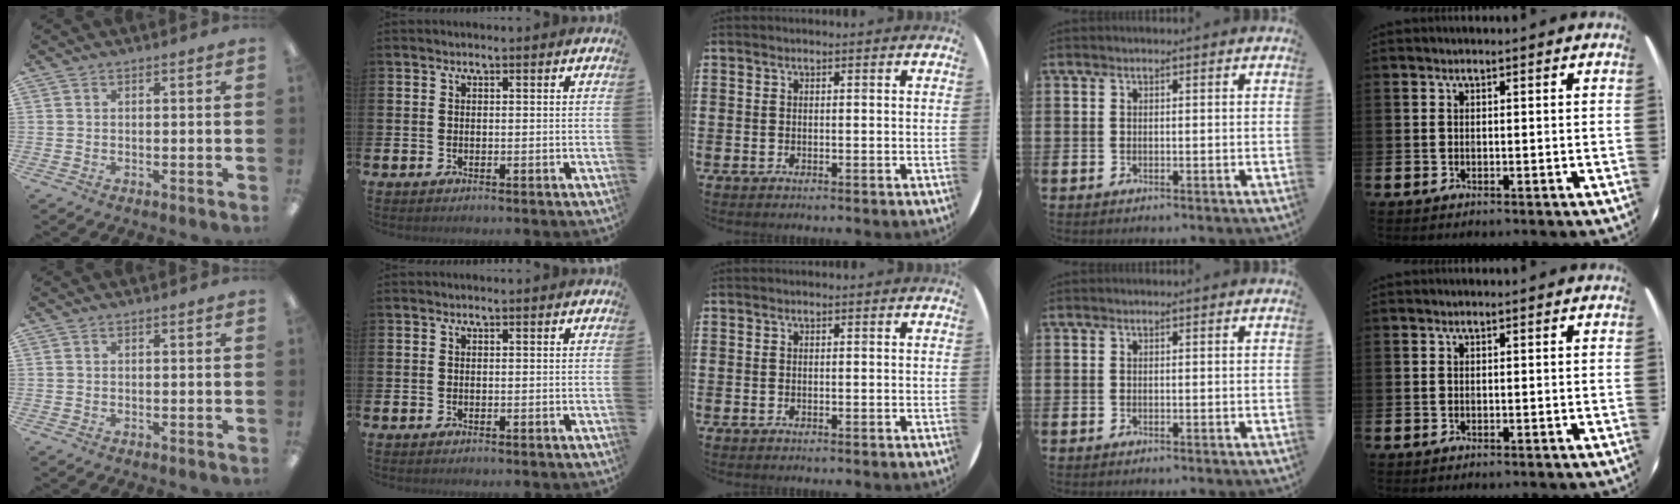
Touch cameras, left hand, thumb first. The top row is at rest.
{}